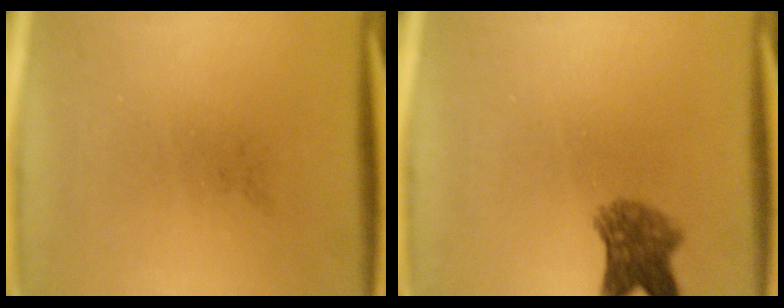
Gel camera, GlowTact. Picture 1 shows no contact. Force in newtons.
{"total": 5.2}